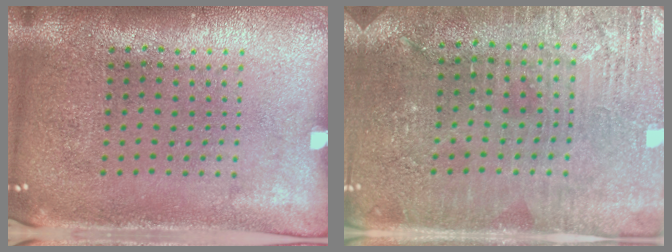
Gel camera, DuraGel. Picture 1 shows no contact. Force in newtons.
{"total": 3.0, "press": 2.9, "slide": 0.5}